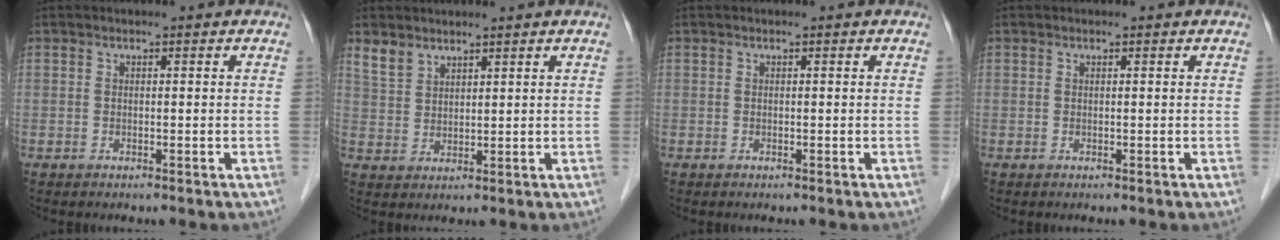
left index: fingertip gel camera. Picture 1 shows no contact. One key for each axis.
{"total": 3.3, "fx": 2.8, "fy": 1.7, "fz": 0.6, "tx": -0.016, "ty": 0.006, "tz": 0.064}
{"total": 0.0}
{"total": 0.0}